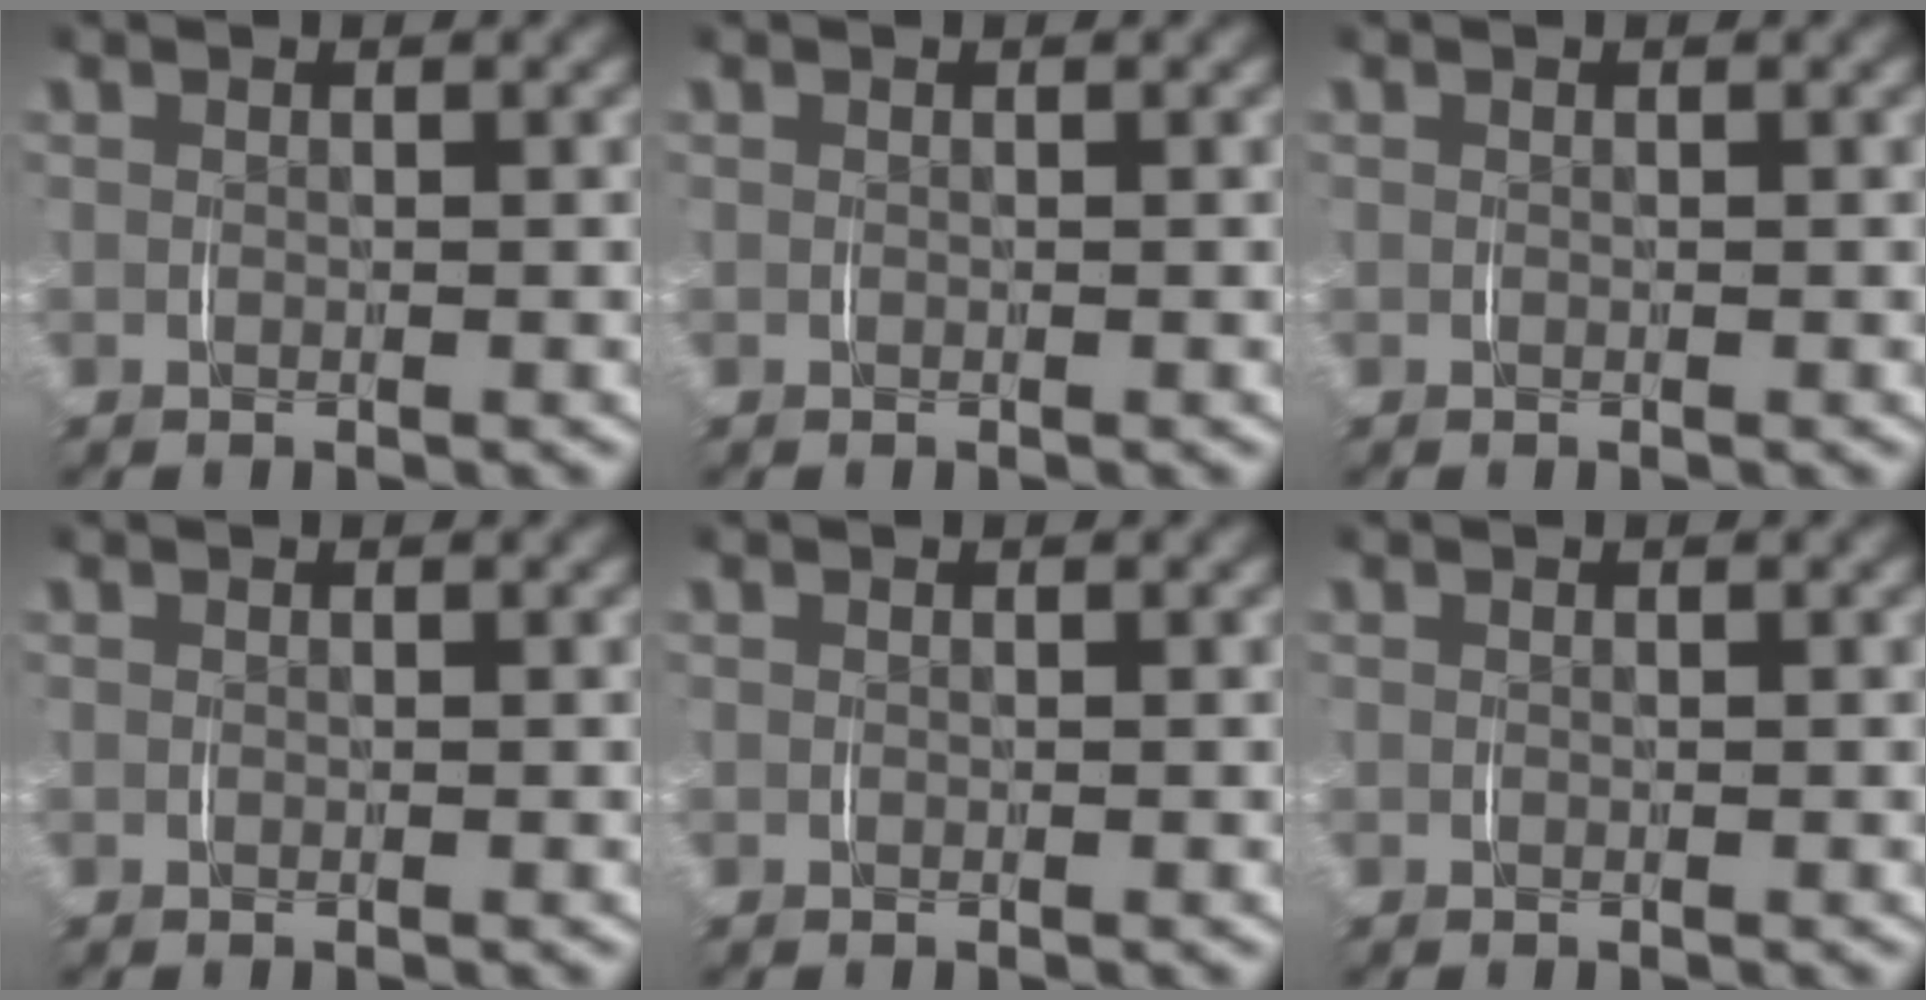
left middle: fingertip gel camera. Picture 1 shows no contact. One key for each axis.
{"total": 0.0}
{"total": 0.0}
{"total": 0.0}
{"total": 0.0}
{"total": 0.0}